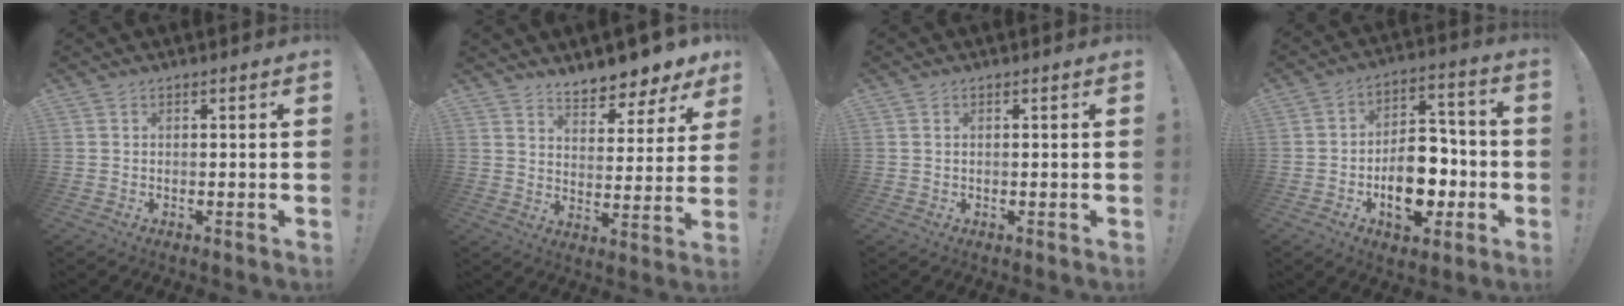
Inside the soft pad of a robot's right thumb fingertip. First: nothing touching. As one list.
[{"total": 7.5, "force": [6.8, 2.3, 2.4], "torque": [-0.026, -0.068, 0.120]}, {"total": 0.5, "force": [0.4, 0.1, 0.3], "torque": [-0.009, 0.002, 0.008]}, {"total": 15.5, "force": [-5.3, 9.9, 10.7], "torque": [-0.158, 0.040, -0.080]}]